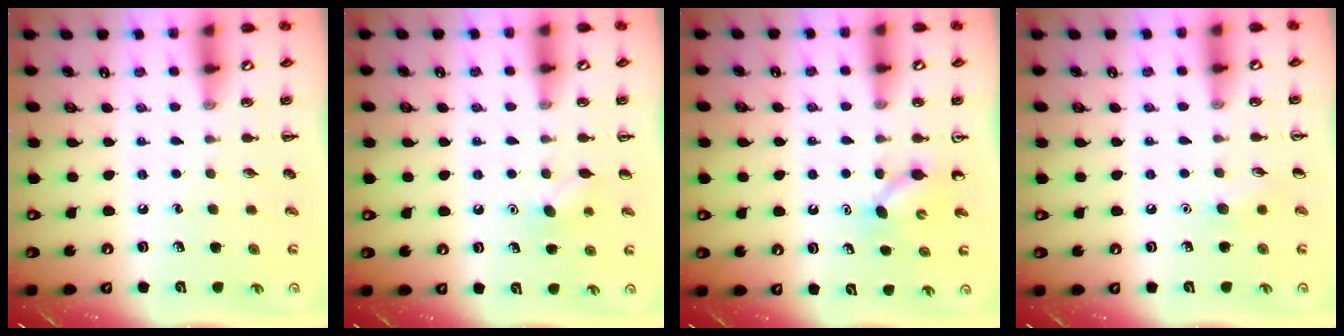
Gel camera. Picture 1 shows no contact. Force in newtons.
{"total": 5.6, "press": 5.4, "slide": 1.7}
{"total": 2.9, "press": 2.7, "slide": 1.1}
{"total": 5.4, "press": 5.1, "slide": 1.7}